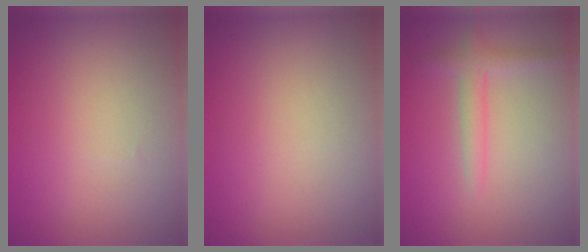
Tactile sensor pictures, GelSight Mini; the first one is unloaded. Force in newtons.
{"total": 0.0}
{"total": 2.1, "press": 2.1, "slide": 0.2}